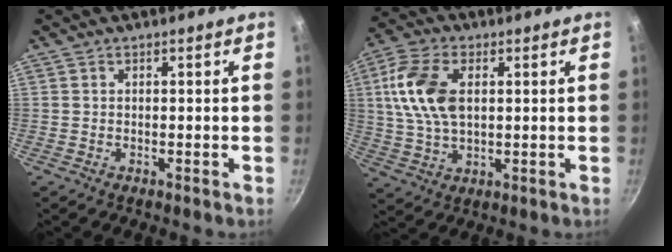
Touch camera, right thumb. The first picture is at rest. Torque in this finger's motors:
{"motor_torque": [0.18, 0.26, 1.20, 0.27, 0.15]}